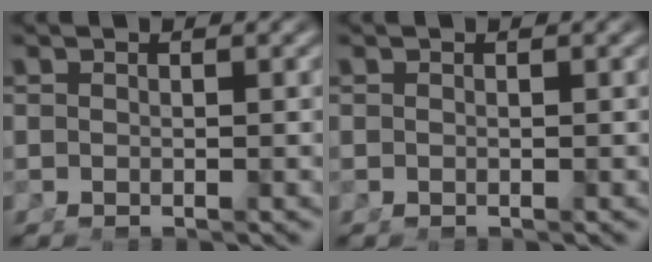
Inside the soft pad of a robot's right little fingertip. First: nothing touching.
{"total": 0.0}